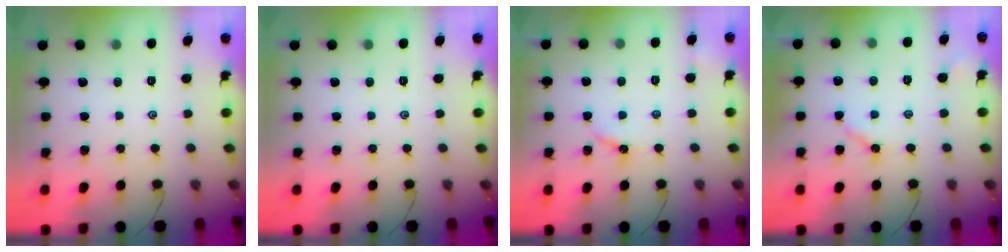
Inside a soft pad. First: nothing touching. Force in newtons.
{"total": 0.0}
{"total": 4.9, "press": 4.9, "slide": 0.6}
{"total": 3.7, "press": 3.6, "slide": 0.6}